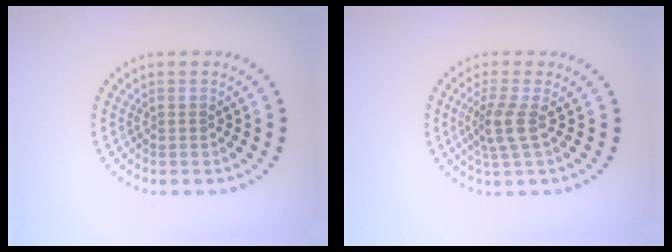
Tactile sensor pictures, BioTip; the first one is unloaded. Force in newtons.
{"total": 2.6, "press": 1.9, "slide": 1.7}